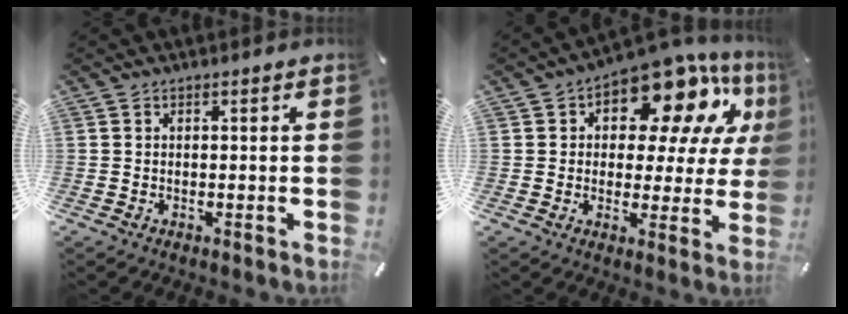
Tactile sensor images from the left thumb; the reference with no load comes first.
{"total": 16.1, "force": [9.6, 8.1, 10.1], "torque": [-0.147, -0.065, 0.162]}